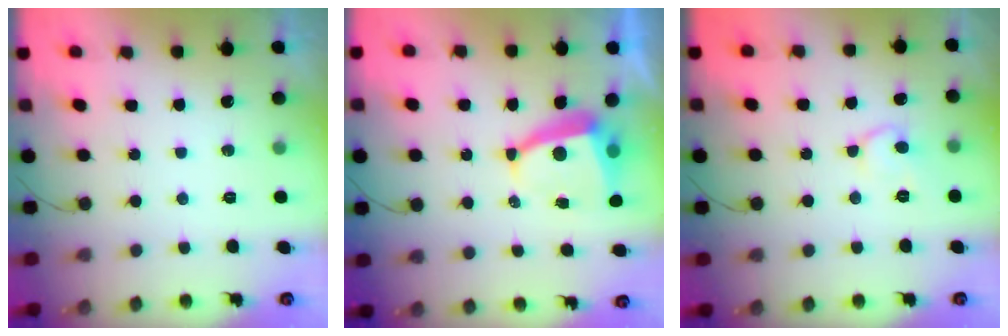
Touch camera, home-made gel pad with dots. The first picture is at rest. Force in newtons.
{"total": 6.6, "press": 6.6, "slide": 0.7}
{"total": 7.7, "press": 7.7, "slide": 0.6}